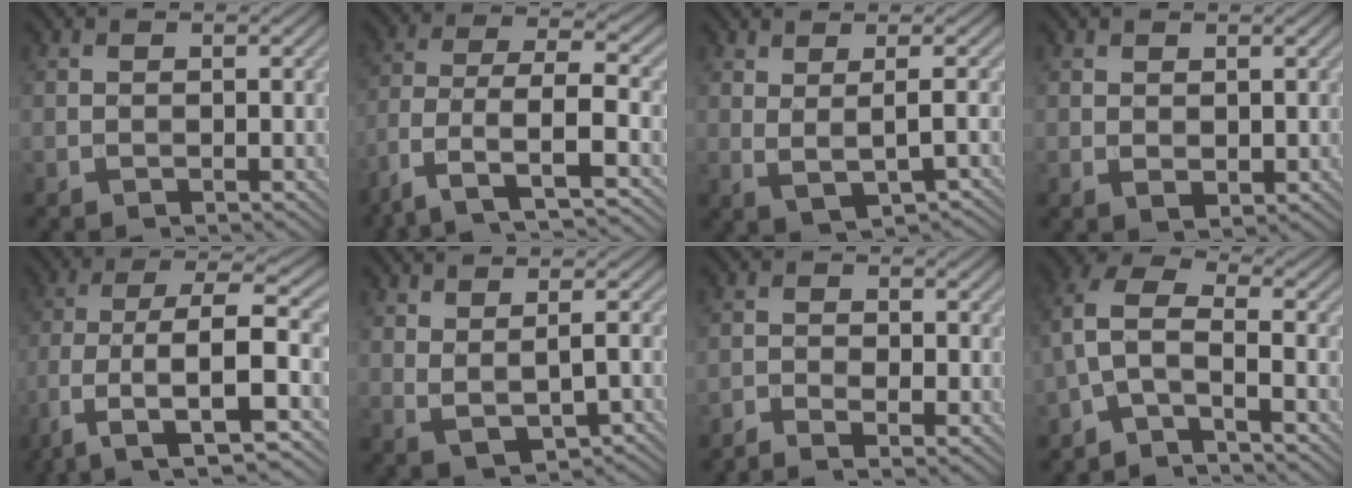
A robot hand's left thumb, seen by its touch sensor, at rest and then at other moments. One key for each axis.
{"total": 9.1, "fx": -4.9, "fy": 3.4, "fz": 7.0, "tx": -0.141, "ty": -0.011, "tz": -0.101}
{"total": 3.6, "fx": 0.6, "fy": 0.8, "fz": 3.4, "tx": -0.069, "ty": 0.007, "tz": 0.014}
{"total": 1.4, "fx": 0.6, "fy": 0.8, "fz": 0.9, "tx": -0.018, "ty": -0.006, "tz": 0.016}
{"total": 10.9, "fx": -3.4, "fy": 4.2, "fz": 9.5, "tx": -0.183, "ty": -0.005, "tz": -0.067}
{"total": 3.2, "fx": 0.9, "fy": 1.1, "fz": 2.9, "tx": -0.061, "ty": -0.001, "tz": 0.023}
{"total": 2.4, "fx": -1.7, "fy": 0.6, "fz": 1.5, "tx": -0.032, "ty": -0.002, "tz": -0.039}
{"total": 5.6, "fx": -2.5, "fy": 2.1, "fz": 4.5, "tx": -0.100, "ty": 0.012, "tz": -0.066}